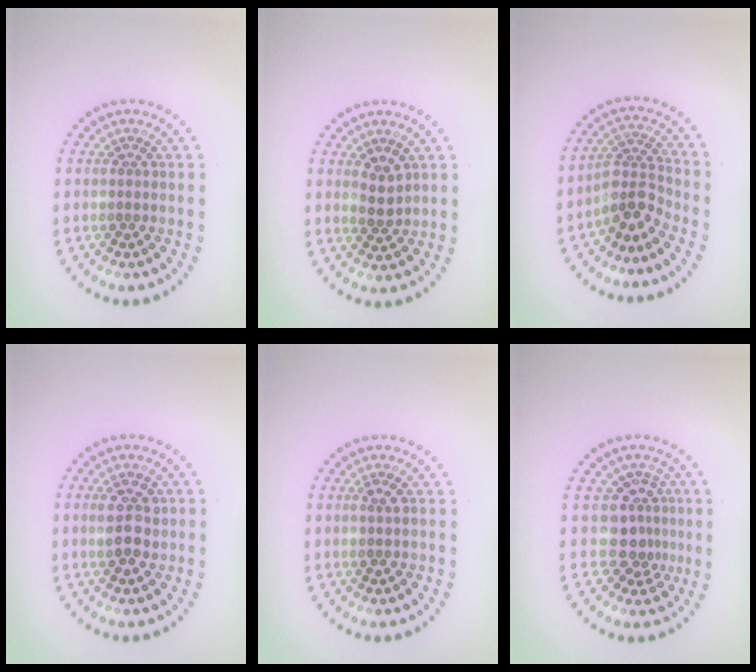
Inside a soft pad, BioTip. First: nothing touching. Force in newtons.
{"total": 1.8, "press": 1.7, "slide": 0.6}
{"total": 3.2, "press": 2.2, "slide": 2.4}
{"total": 2.8, "press": 2.8, "slide": 0.3}
{"total": 0.9, "press": 0.9, "slide": 0.2}
{"total": 3.0, "press": 2.2, "slide": 2.1}